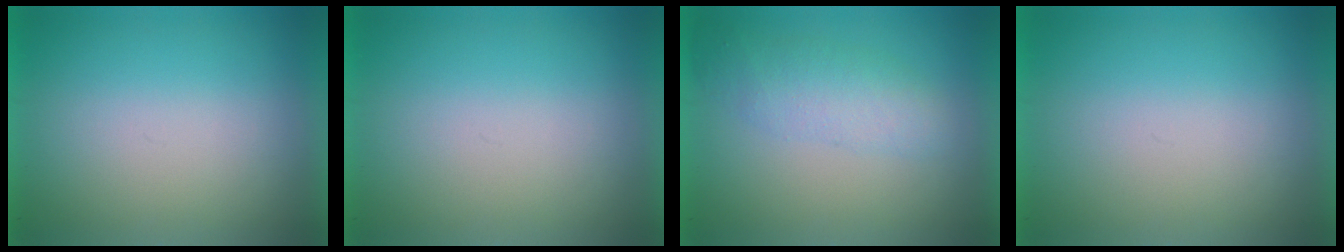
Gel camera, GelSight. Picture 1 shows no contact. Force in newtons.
{"total": 0.0}
{"total": 2.1}
{"total": 0.0}